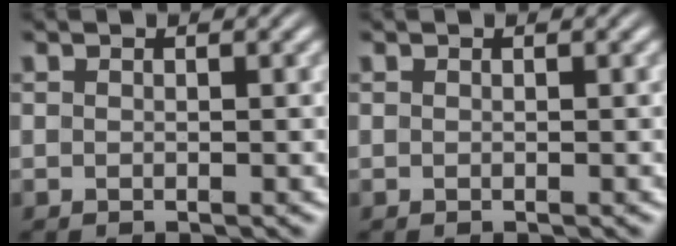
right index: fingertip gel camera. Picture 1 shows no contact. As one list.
[{"total": 0.0}]